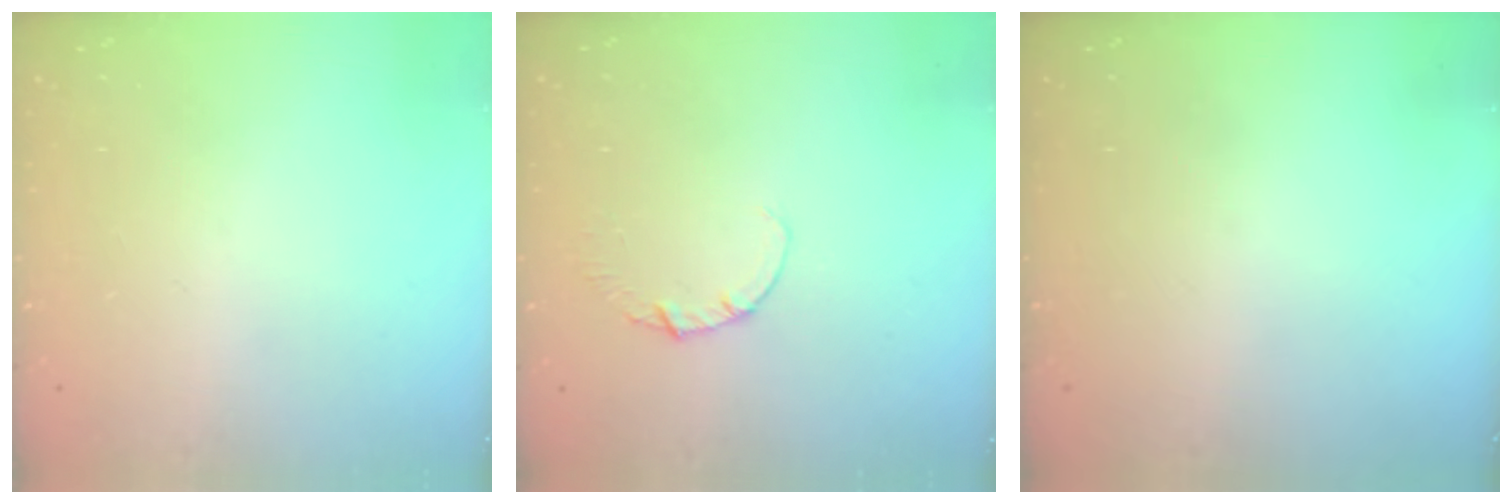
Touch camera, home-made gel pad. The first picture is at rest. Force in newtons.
{"total": 1.1, "press": 1.1, "slide": 0.1}
{"total": 0.0}